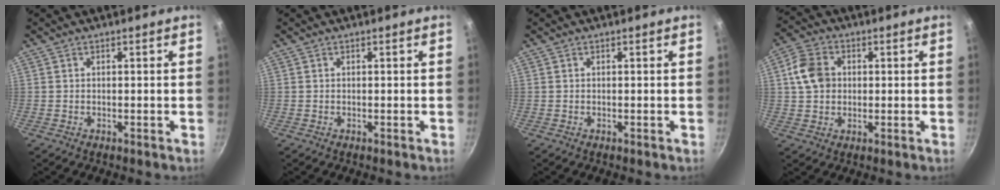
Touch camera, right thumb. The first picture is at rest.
{"total": 0.0}
{"total": 0.0}
{"total": 8.0, "force": [0.9, 6.3, 4.7], "torque": [-0.073, 0.010, 0.007]}